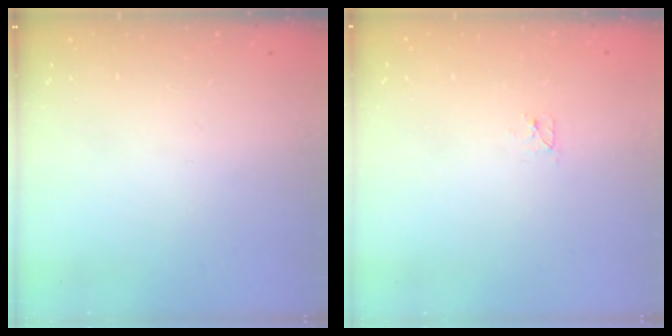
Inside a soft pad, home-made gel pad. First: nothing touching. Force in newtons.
{"total": 2.4, "press": 2.4, "slide": 0.3}